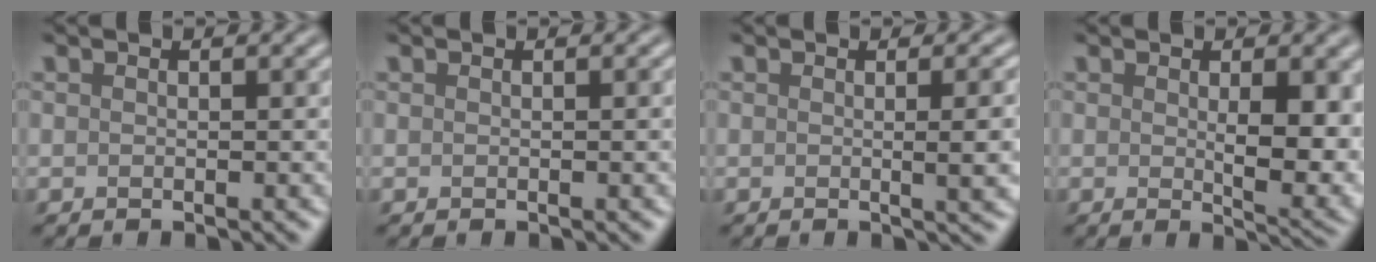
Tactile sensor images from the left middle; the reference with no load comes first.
{"total": 0.8, "force": [0.0, 0.3, 0.8], "torque": [-0.006, -0.002, 0.000]}
{"total": 4.7, "force": [0.0, 1.6, 4.4], "torque": [-0.039, 0.006, 0.002]}
{"total": 5.1, "force": [0.3, 1.5, 4.8], "torque": [-0.067, -0.008, 0.016]}